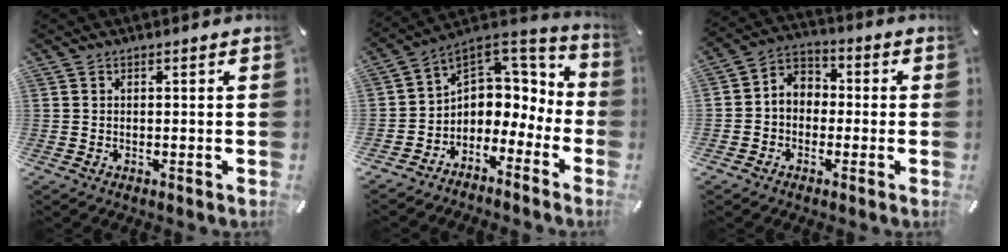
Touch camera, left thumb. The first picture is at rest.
{"total": 5.8, "force": [0.4, 5.7, 1.0], "torque": [-0.024, -0.023, 0.016]}
{"total": 5.0, "force": [-1.7, 4.4, 1.4], "torque": [-0.039, 0.008, -0.039]}